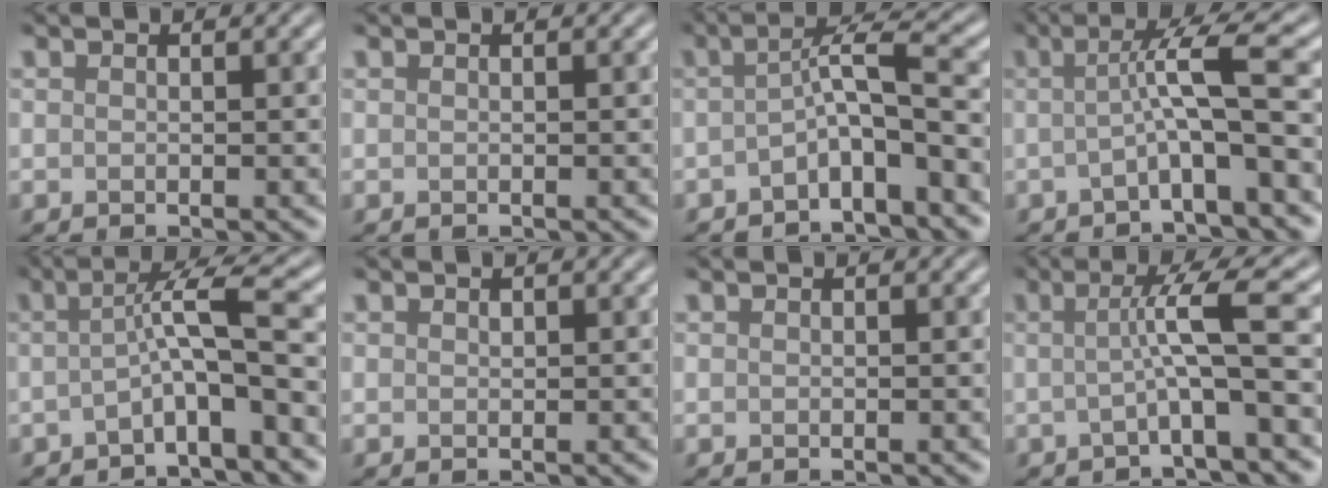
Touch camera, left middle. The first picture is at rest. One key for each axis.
{"total": 0.0}
{"total": 3.6, "fx": -1.5, "fy": 0.0, "fz": 3.2, "tx": -0.062, "ty": 0.025, "tz": -0.022}
{"total": 4.5, "fx": -0.6, "fy": 0.2, "fz": 4.5, "tx": -0.078, "ty": 0.022, "tz": -0.003}
{"total": 4.4, "fx": -1.2, "fy": 0.2, "fz": 4.3, "tx": -0.074, "ty": 0.026, "tz": -0.016}
{"total": 0.7, "fx": 0.1, "fy": -0.5, "fz": -0.5, "tx": -0.003, "ty": 0.012, "tz": 0.017}
{"total": 0.0}
{"total": 4.2, "fx": -0.3, "fy": 0.0, "fz": 4.2, "tx": -0.076, "ty": 0.014, "tz": 0.005}